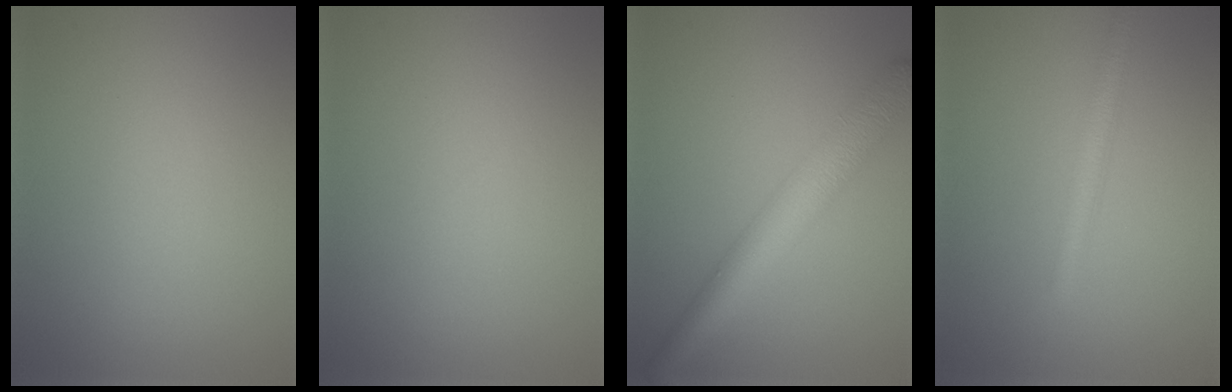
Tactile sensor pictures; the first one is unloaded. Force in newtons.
{"total": 0.0}
{"total": 5.7, "press": 5.7, "slide": 0.1}
{"total": 2.3, "press": 2.2, "slide": 0.2}